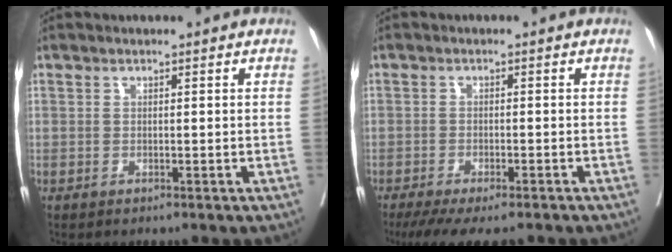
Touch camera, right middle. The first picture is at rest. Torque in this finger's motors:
{"motor_torque": [1.10, -1.04, 0.21, 0.09]}